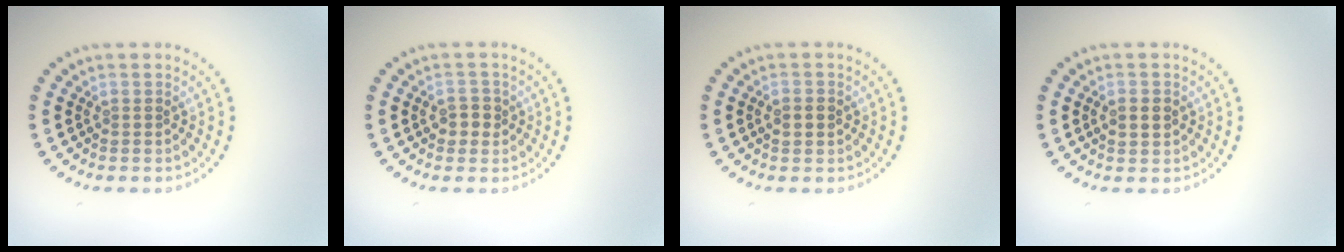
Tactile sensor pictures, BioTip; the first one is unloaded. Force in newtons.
{"total": 2.0, "press": 1.9, "slide": 0.6}
{"total": 1.8, "press": 1.8, "slide": 0.1}
{"total": 1.8, "press": 1.8, "slide": 0.3}